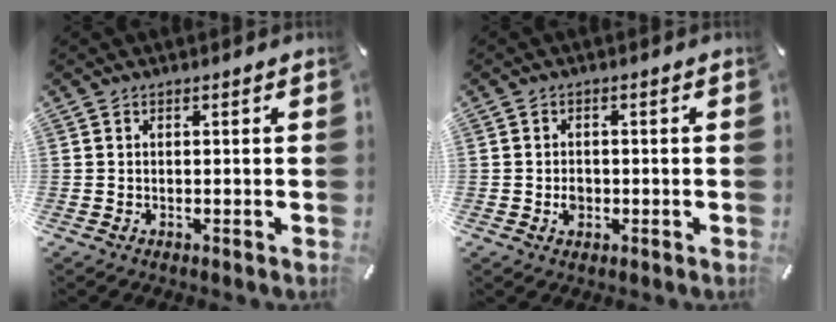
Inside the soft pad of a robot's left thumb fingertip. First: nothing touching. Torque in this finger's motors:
{"motor_torque": [0.49, 0.66, 0.03, 0.05, 0.01]}